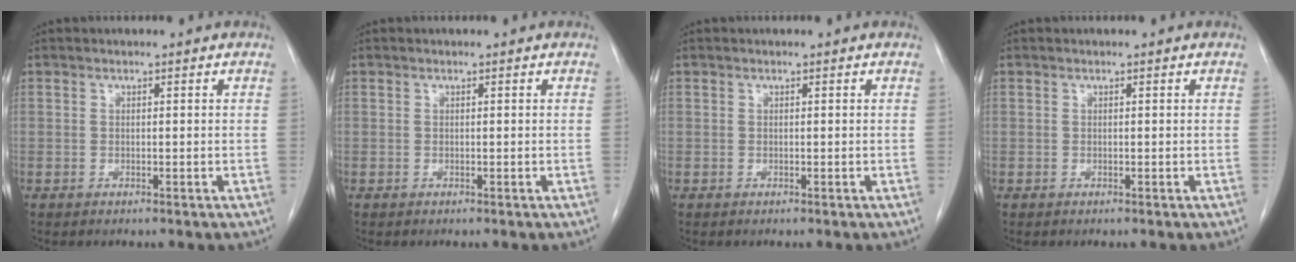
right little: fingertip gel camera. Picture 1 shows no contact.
{"total": 0.0}
{"total": 0.0}
{"total": 0.0}